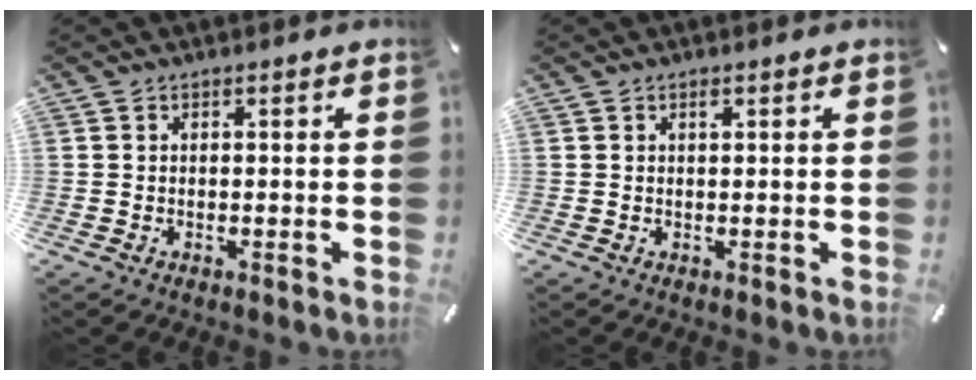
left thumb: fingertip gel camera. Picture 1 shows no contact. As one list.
[{"total": 0.7, "force": [0.3, 0.3, 0.5], "torque": [-0.010, 0.001, 0.006]}]